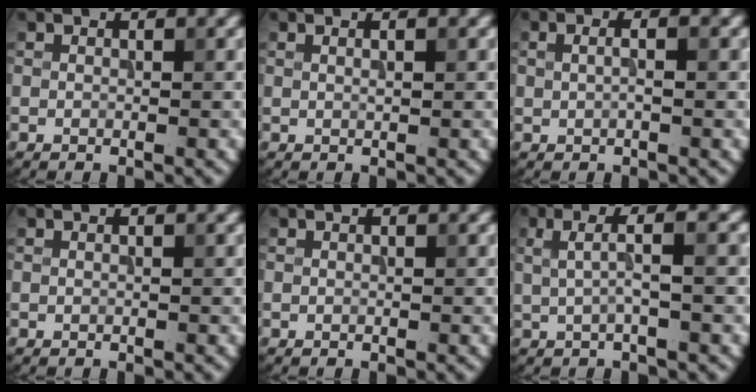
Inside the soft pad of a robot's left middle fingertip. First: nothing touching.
{"total": 0.7, "force": [0.3, 0.1, 0.7], "torque": [-0.011, 0.003, 0.004]}
{"total": 2.3, "force": [0.6, 1.1, 1.8], "torque": [-0.027, 0.005, -0.006]}
{"total": 0.0}
{"total": 0.0}
{"total": 3.2, "force": [0.5, 0.7, 3.1], "torque": [-0.056, 0.007, 0.006]}